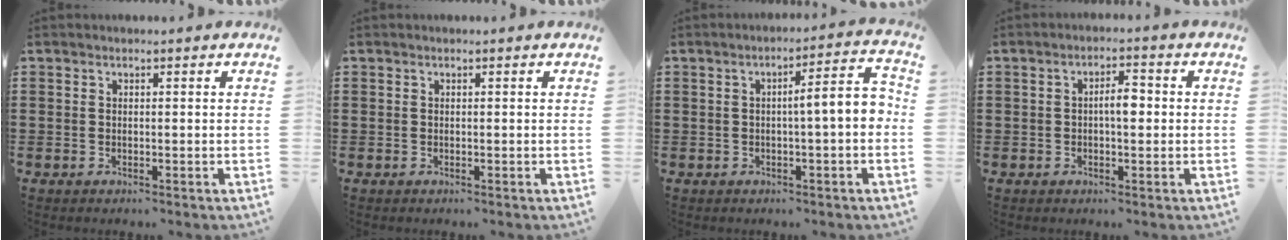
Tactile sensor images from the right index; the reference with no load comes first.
{"total": 0.0}
{"total": 6.2, "force": [-0.2, 0.8, 6.1], "torque": [-0.103, -0.002, -0.007]}
{"total": 3.6, "force": [0.0, 1.2, 3.4], "torque": [-0.055, 0.002, -0.004]}